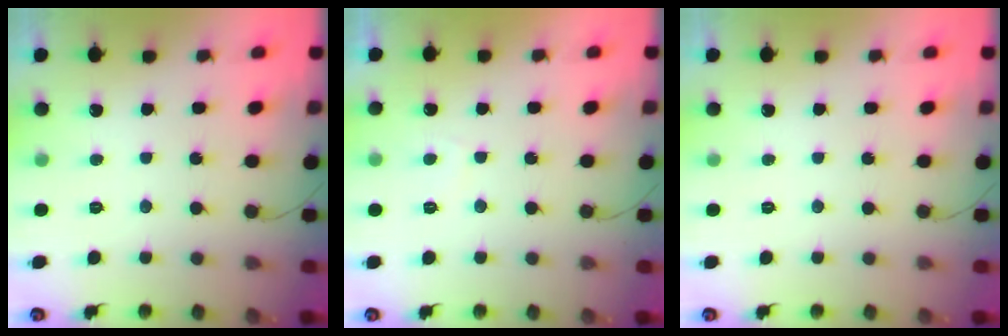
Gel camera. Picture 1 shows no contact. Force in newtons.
{"total": 0.5, "press": 0.2, "slide": 0.5}
{"total": 0.0}